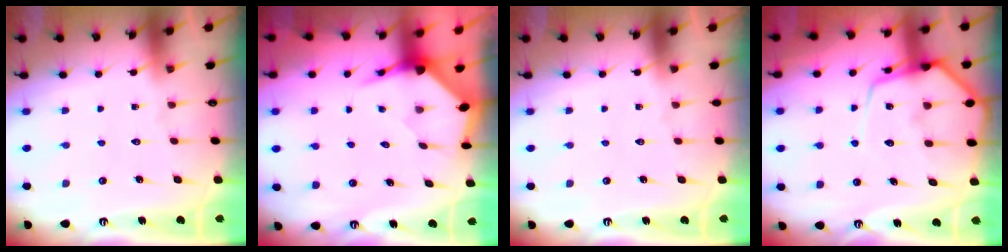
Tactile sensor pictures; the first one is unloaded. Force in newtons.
{"total": 3.5, "press": 3.5, "slide": 0.4}
{"total": 0.0}
{"total": 12.3, "press": 12.2, "slide": 1.2}